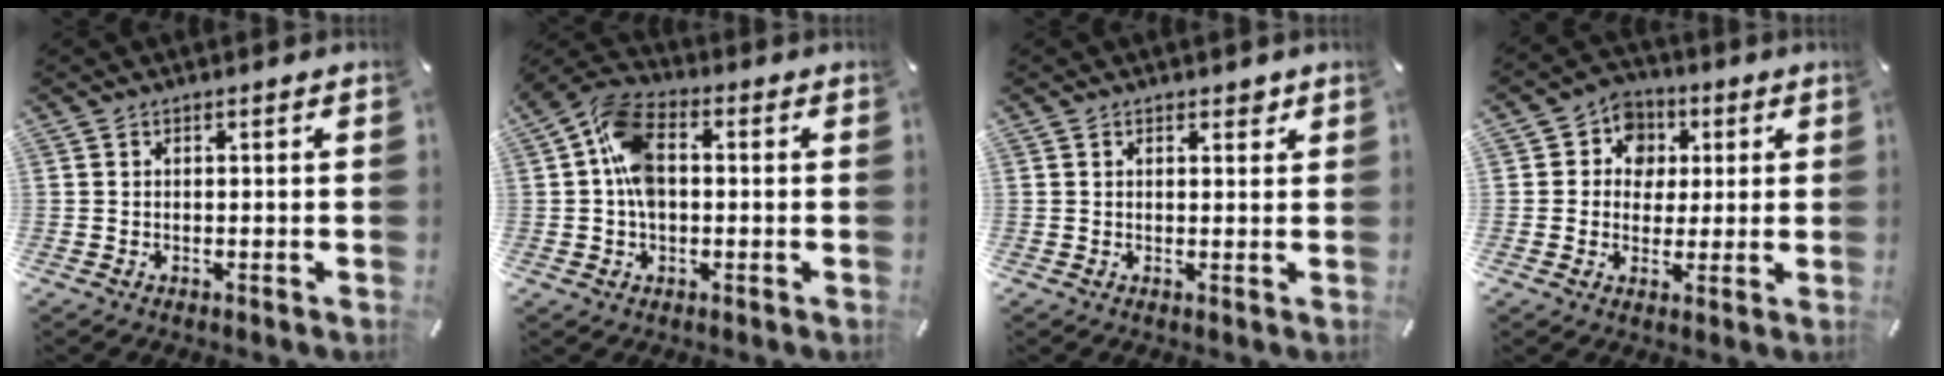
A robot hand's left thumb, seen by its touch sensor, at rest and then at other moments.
{"total": 11.4, "force": [0.6, 7.6, 8.5], "torque": [-0.171, 0.014, 0.013]}
{"total": 2.2, "force": [1.2, 1.3, 1.3], "torque": [-0.019, 0.001, 0.018]}
{"total": 7.9, "force": [1.0, 7.5, 2.3], "torque": [-0.036, 0.000, 0.016]}